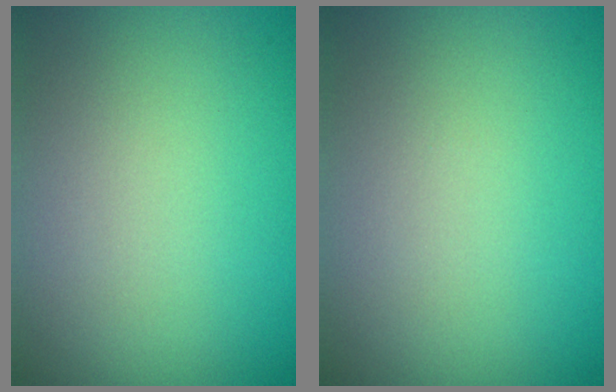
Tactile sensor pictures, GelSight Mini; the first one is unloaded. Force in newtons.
{"total": 0.0}